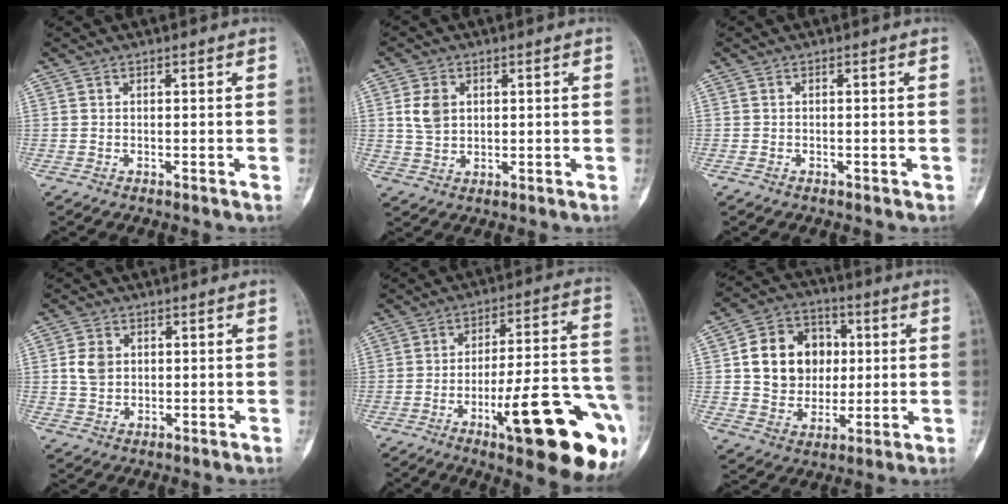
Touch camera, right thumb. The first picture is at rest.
{"total": 5.4, "force": [1.2, 4.1, 3.3], "torque": [-0.047, -0.004, 0.025]}
{"total": 0.6, "force": [-0.4, 0.5, 0.2], "torque": [0.000, 0.002, -0.009]}
{"total": 4.7, "force": [0.7, 3.8, 2.6], "torque": [-0.033, -0.001, 0.013]}
{"total": 25.1, "force": [-10.3, 6.0, 22.1], "torque": [-0.235, 0.048, -0.138]}
{"total": 15.6, "force": [2.0, 13.1, 8.2], "torque": [-0.093, 0.013, 0.040]}